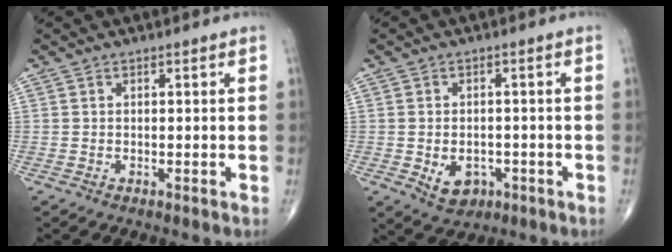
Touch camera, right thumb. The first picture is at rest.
{"total": 5.6, "force": [-1.7, 4.1, 3.3], "torque": [-0.036, 0.007, -0.014]}